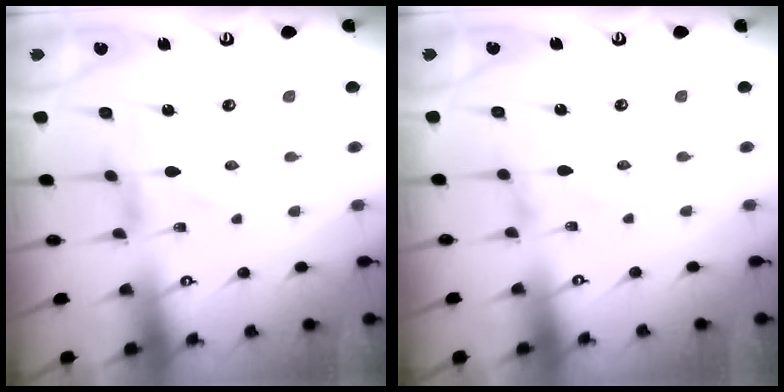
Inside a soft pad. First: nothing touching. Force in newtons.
{"total": 1.0, "press": 1.0, "slide": 0.1}